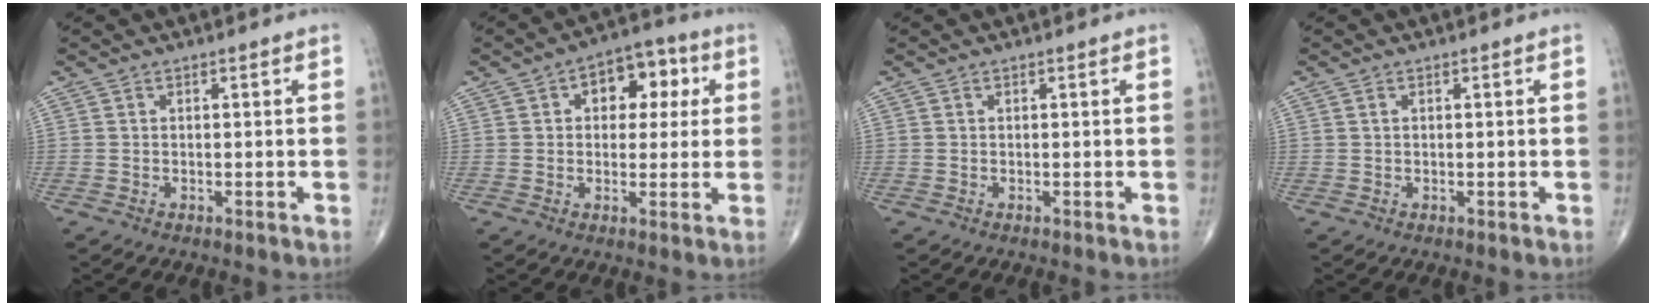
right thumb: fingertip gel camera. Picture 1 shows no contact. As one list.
[{"total": 9.7, "force": [2.7, 6.3, 6.9], "torque": [-0.047, 0.013, 0.030]}, {"total": 0.0}, {"total": 0.5, "force": [0.2, 0.3, 0.4], "torque": [-0.008, 0.004, 0.005]}]